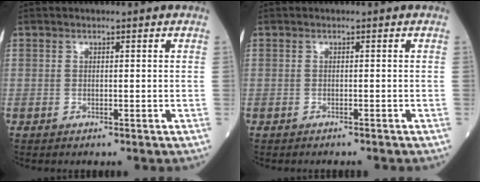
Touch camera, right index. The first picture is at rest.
{"total": 1.1, "force": [-1.1, 0.0, 0.2], "torque": [-0.007, -0.001, -0.016]}